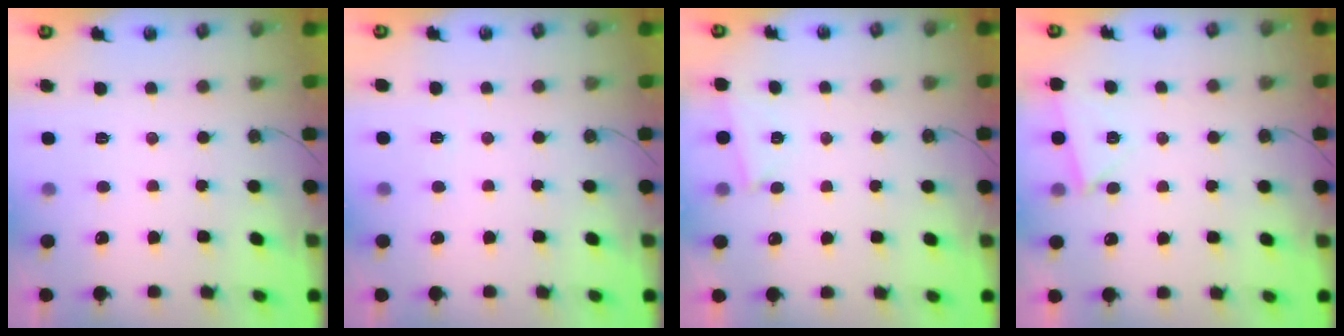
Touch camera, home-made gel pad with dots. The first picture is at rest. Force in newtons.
{"total": 2.5, "press": 1.8, "slide": 1.7}
{"total": 1.6, "press": 1.6, "slide": 0.3}
{"total": 2.7, "press": 2.4, "slide": 1.2}